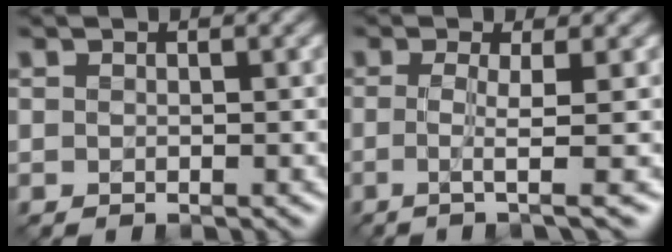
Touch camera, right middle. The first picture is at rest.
{"total": 3.7, "force": [-0.4, 0.7, 3.6], "torque": [-0.064, -0.009, -0.014]}